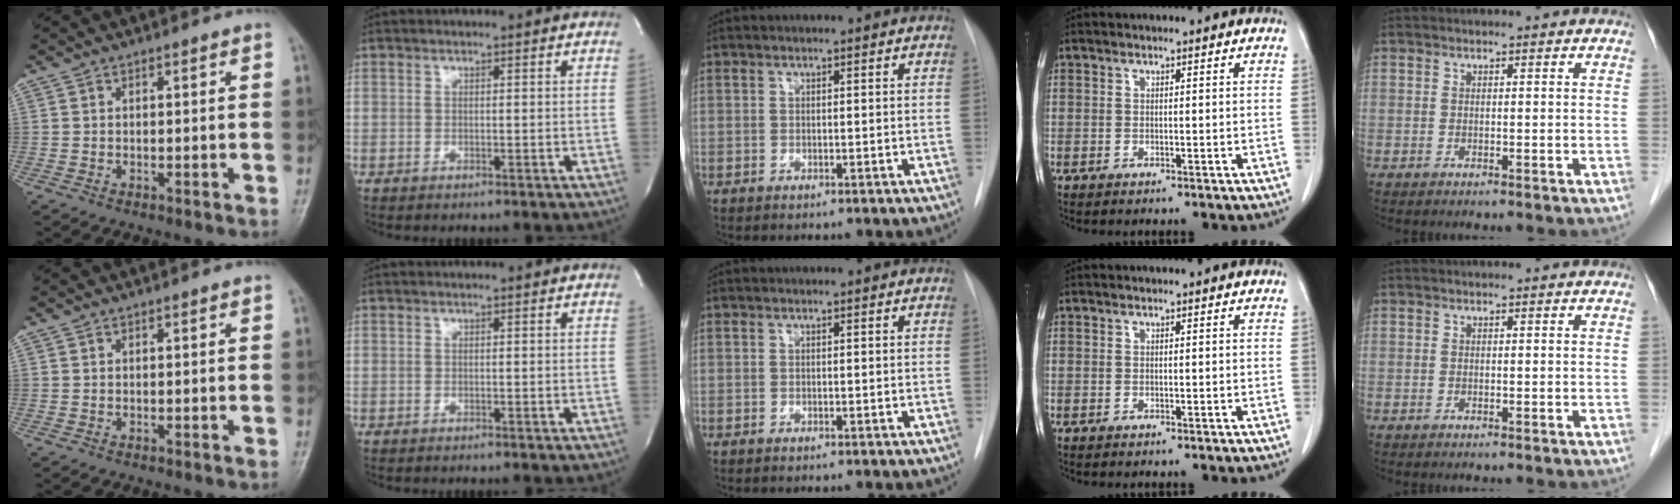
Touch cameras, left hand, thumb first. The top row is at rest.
{}